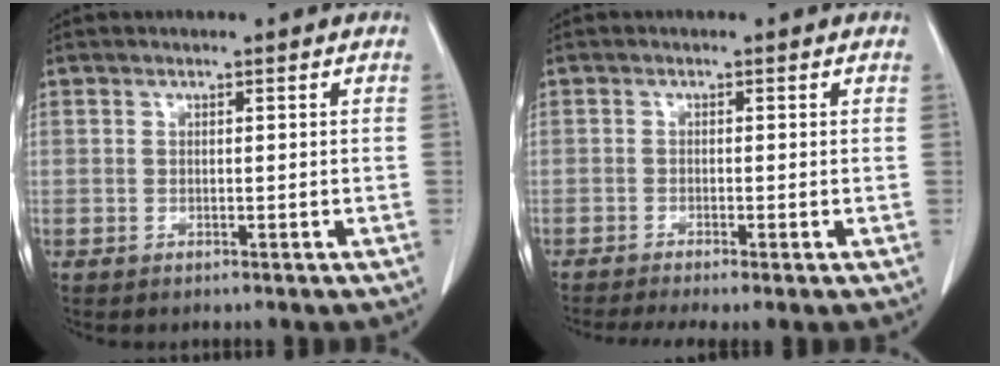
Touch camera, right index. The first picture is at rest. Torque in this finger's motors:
{"motor_torque": [0.78, -0.73, 0.19, 0.08]}